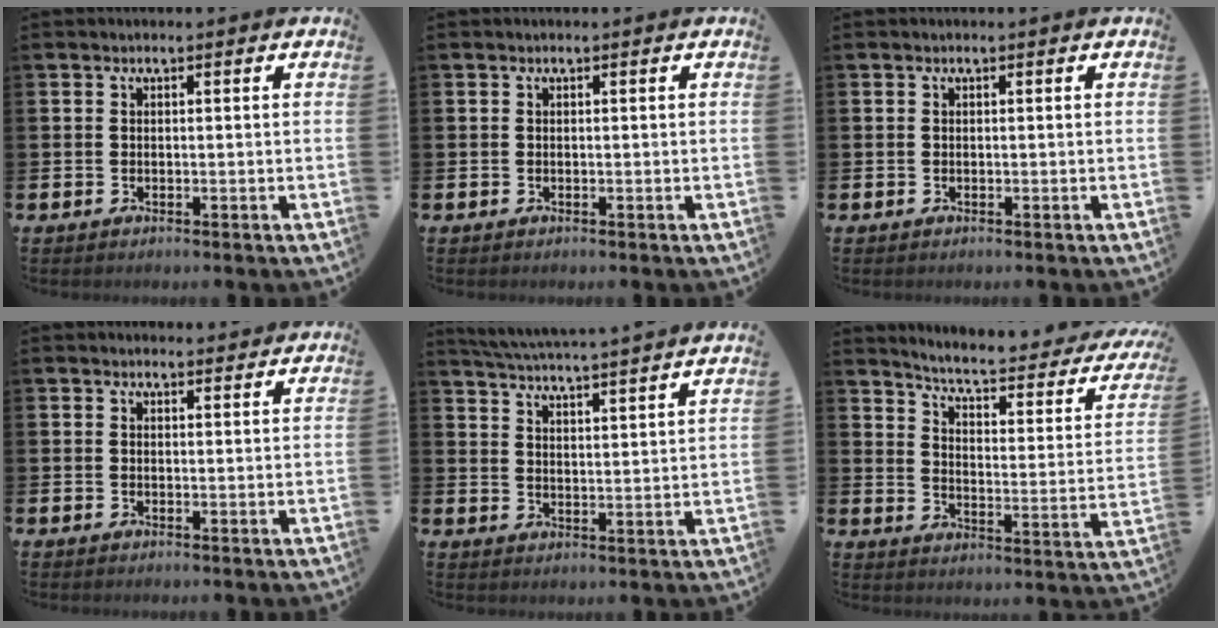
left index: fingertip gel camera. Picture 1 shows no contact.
{"total": 0.0}
{"total": 0.0}
{"total": 1.3, "force": [1.2, 0.3, 0.1], "torque": [0.005, -0.003, 0.020]}
{"total": 5.4, "force": [5.3, -0.6, 0.8], "torque": [-0.037, -0.039, 0.092]}
{"total": 5.5, "force": [4.5, 1.1, 2.9], "torque": [-0.072, -0.035, 0.065]}